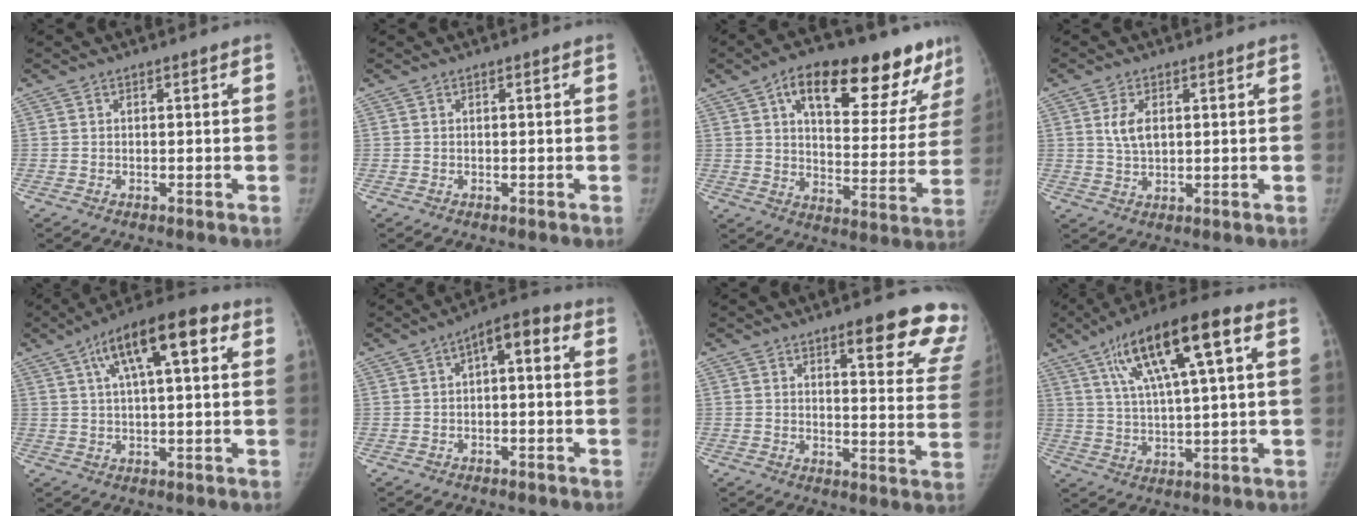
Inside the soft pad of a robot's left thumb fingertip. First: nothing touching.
{"total": 0.0}
{"total": 26.1, "force": [15.1, 11.0, 18.2], "torque": [-0.205, -0.023, 0.217]}
{"total": 4.6, "force": [1.3, 2.7, 3.5], "torque": [-0.060, -0.005, 0.027]}
{"total": 14.2, "force": [5.3, 5.0, 12.2], "torque": [-0.181, 0.020, 0.075]}
{"total": 6.0, "force": [0.6, 2.7, 5.3], "torque": [-0.059, 0.033, -0.004]}
{"total": 16.7, "force": [11.9, 4.5, 10.8], "torque": [-0.088, -0.059, 0.131]}
{"total": 17.3, "force": [6.7, 4.2, 15.3], "torque": [-0.263, 0.008, 0.113]}